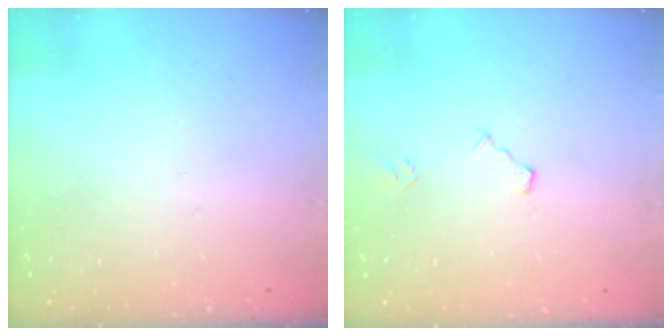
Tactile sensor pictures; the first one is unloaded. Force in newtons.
{"total": 4.4, "press": 4.3, "slide": 0.5}